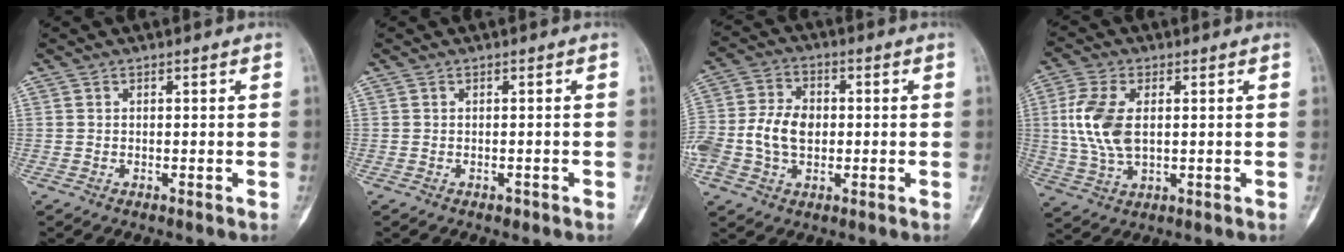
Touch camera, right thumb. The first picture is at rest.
{"total": 0.6, "force": [-0.4, 0.5, 0.1], "torque": [-0.003, 0.003, -0.006]}
{"total": 11.1, "force": [-1.0, 8.0, 7.7], "torque": [-0.151, 0.019, -0.021]}
{"total": 10.7, "force": [1.3, 5.9, 8.8], "torque": [-0.194, -0.003, 0.028]}